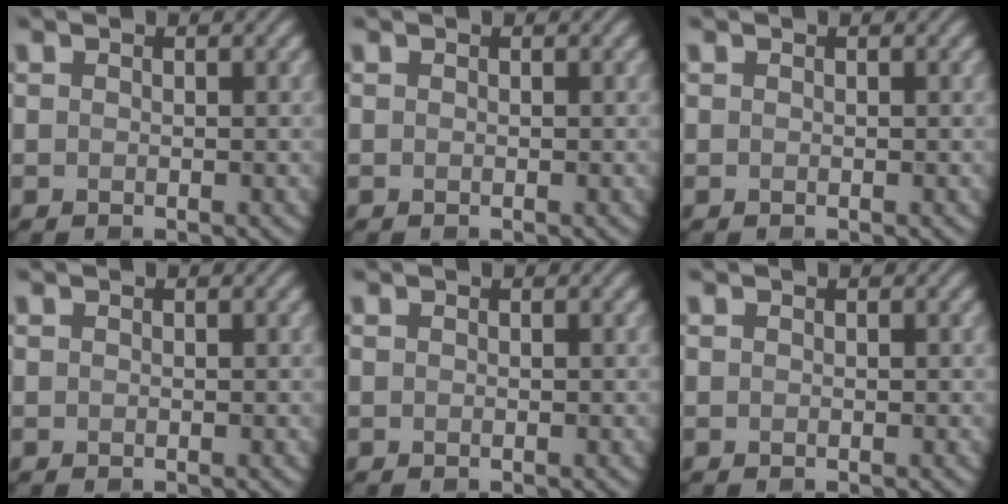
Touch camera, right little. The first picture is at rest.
{"total": 0.0}
{"total": 0.0}
{"total": 0.0}
{"total": 0.0}
{"total": 0.0}